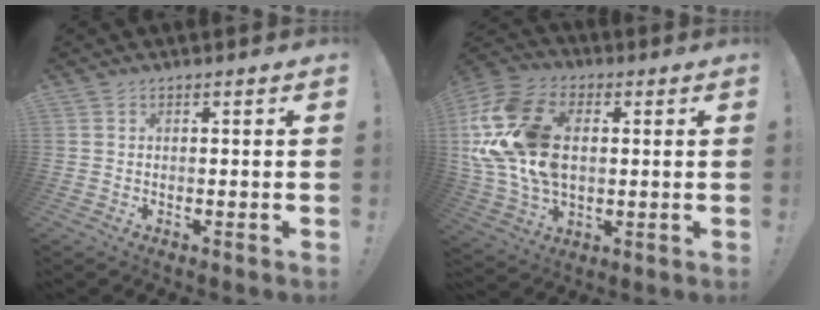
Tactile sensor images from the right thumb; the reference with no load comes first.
{"total": 22.6, "force": [3.1, 15.7, 15.9], "torque": [-0.294, 0.007, 0.064]}